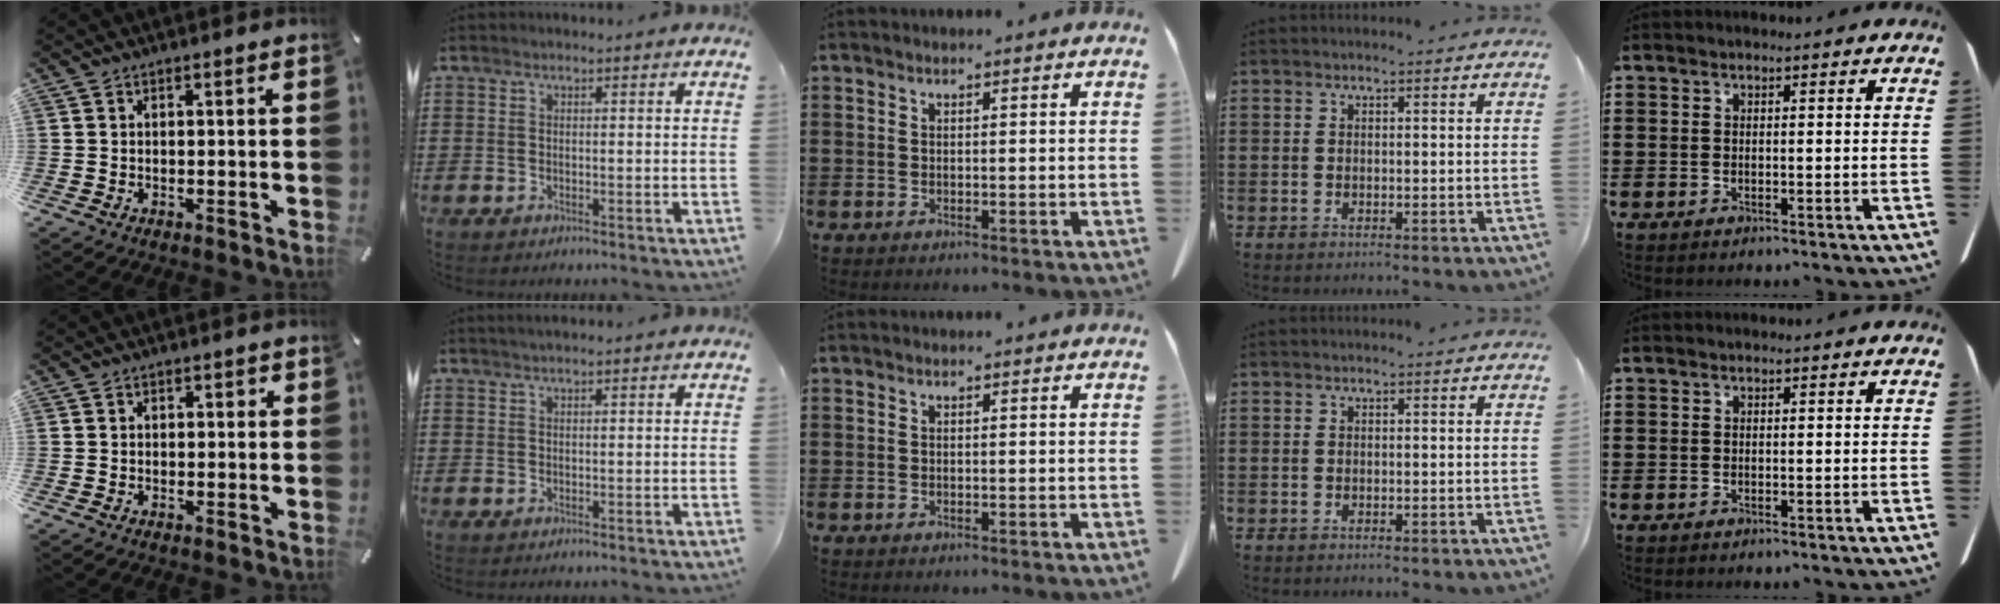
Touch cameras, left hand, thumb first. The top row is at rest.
{"thumb": {"total": 1.0, "force": [-0.2, 0.8, 0.5], "torque": [-0.011, 0.005, -0.005]}, "index": {"total": 0.9, "force": [0.6, 0.0, 0.6], "torque": [-0.010, 0.001, 0.012]}}